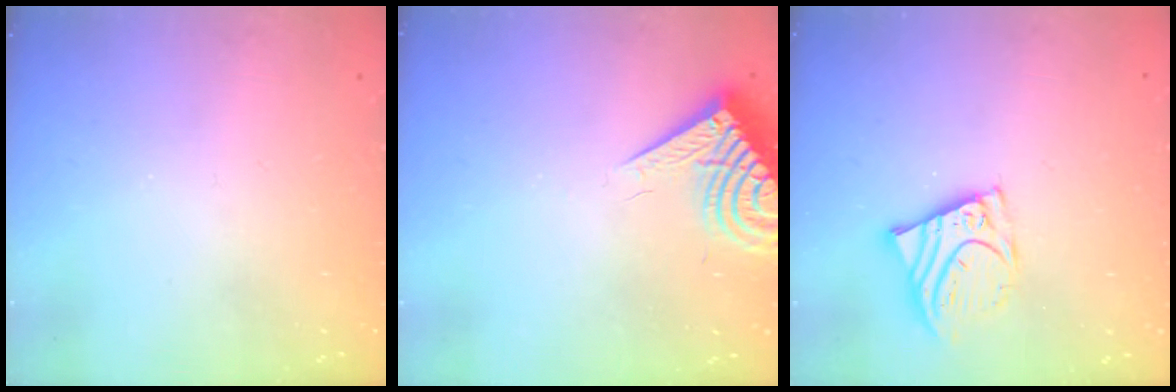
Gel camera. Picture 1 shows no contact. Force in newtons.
{"total": 10.0, "press": 9.9, "slide": 1.0}
{"total": 10.0, "press": 9.9, "slide": 1.2}